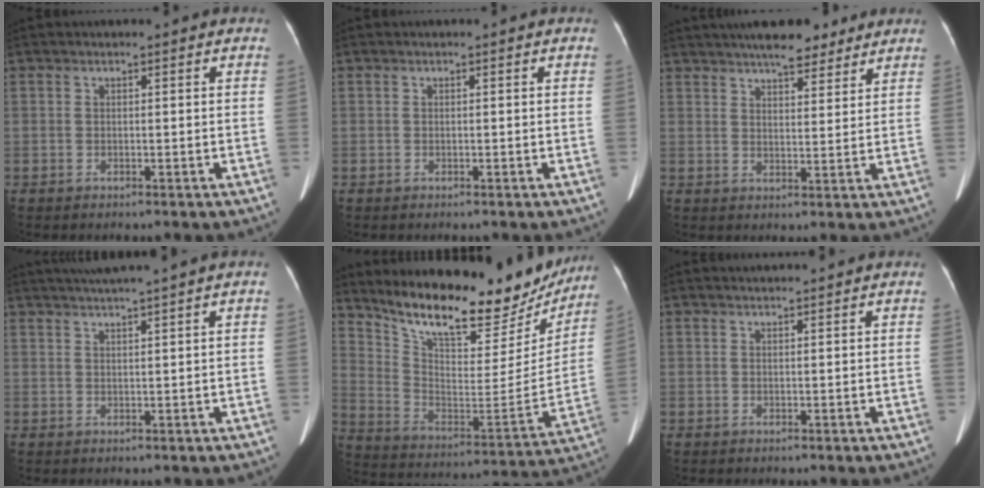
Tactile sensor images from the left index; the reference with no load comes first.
{"total": 0.0}
{"total": 10.2, "force": [8.3, 2.6, 5.3], "torque": [-0.074, 0.021, 0.123]}
{"total": 5.7, "force": [4.4, -1.3, 3.3], "torque": [-0.050, 0.021, 0.075]}
{"total": 25.2, "force": [21.2, 7.9, 11.2], "torque": [-0.186, -0.021, 0.309]}
{"total": 1.5, "force": [1.4, -0.3, 0.3], "torque": [-0.003, 0.016, 0.031]}